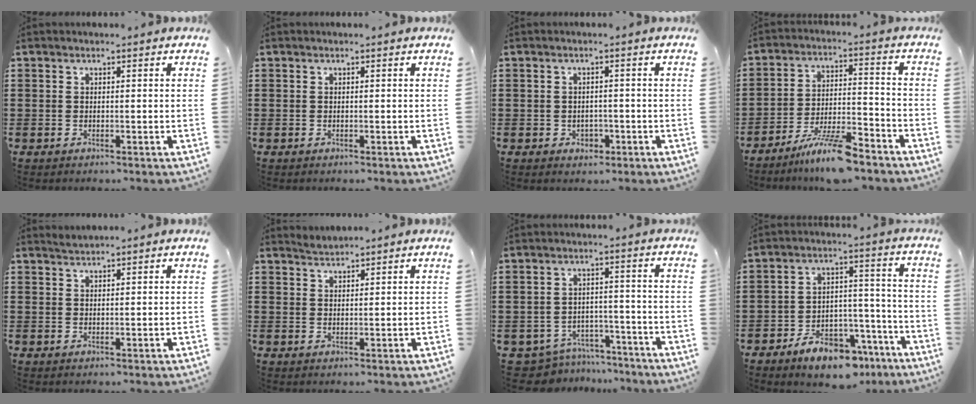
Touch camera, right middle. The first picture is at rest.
{"total": 0.0}
{"total": 1.5, "force": [-0.6, 1.2, 0.7], "torque": [-0.016, 0.003, -0.014]}
{"total": 8.7, "force": [-7.1, 1.1, 5.0], "torque": [-0.091, 0.005, -0.131]}
{"total": 1.1, "force": [1.1, -0.1, 0.0], "torque": [-0.002, -0.001, 0.022]}
{"total": 1.6, "force": [1.6, 0.0, -0.3], "torque": [0.000, 0.003, 0.032]}
{"total": 4.9, "force": [-4.9, 0.9, 0.1], "torque": [-0.021, 0.007, -0.106]}
{"total": 8.8, "force": [-7.0, 3.5, 3.9], "torque": [-0.058, 0.032, -0.126]}